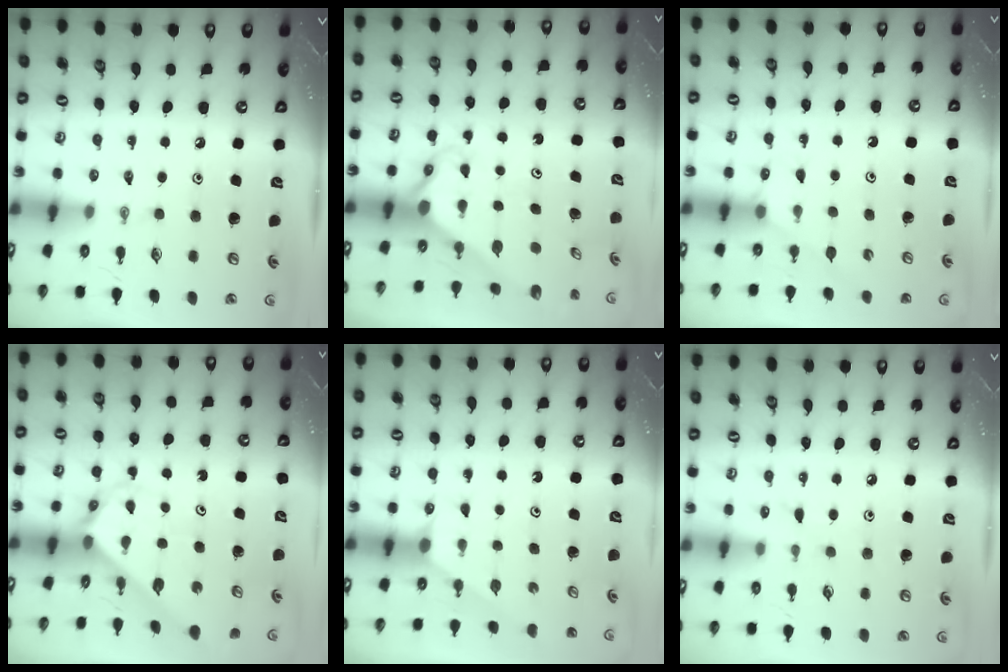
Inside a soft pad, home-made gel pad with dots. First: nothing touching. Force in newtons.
{"total": 2.9, "press": 2.9, "slide": 0.2}
{"total": 4.5, "press": 4.4, "slide": 0.6}
{"total": 2.8, "press": 2.8, "slide": 0.2}
{"total": 1.0, "press": 1.0, "slide": 0.2}
{"total": 3.9, "press": 3.8, "slide": 0.5}